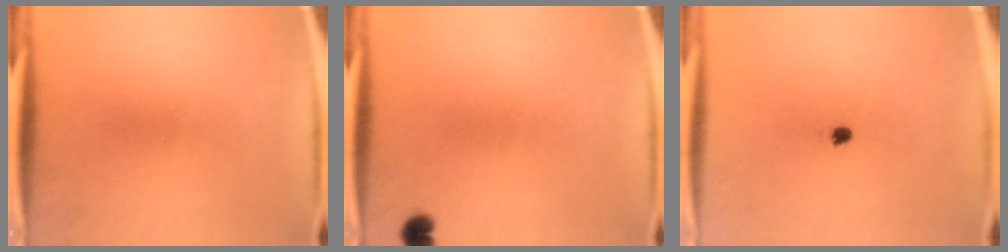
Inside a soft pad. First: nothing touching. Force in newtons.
{"total": 1.5}
{"total": 1.3}